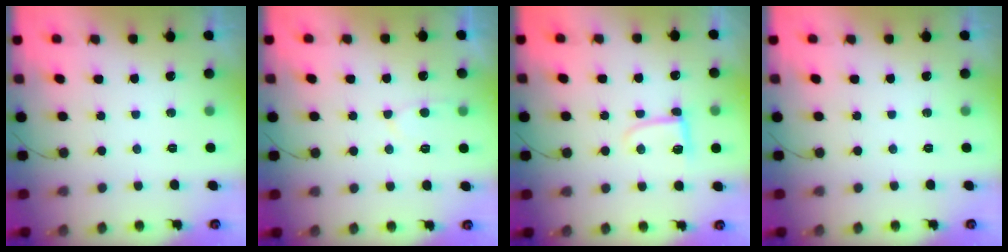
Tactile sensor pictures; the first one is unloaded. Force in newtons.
{"total": 5.4, "press": 5.3, "slide": 0.6}
{"total": 5.6, "press": 5.6, "slide": 0.5}
{"total": 0.0}